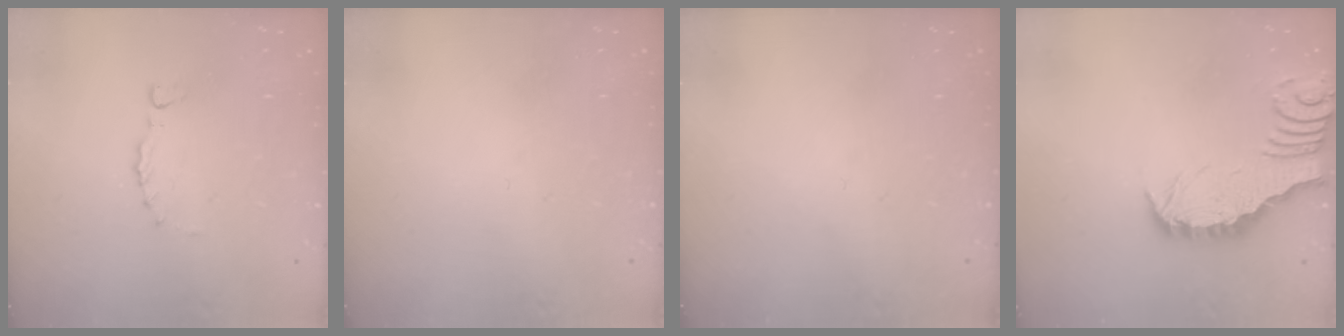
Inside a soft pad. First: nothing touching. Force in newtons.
{"total": 0.0}
{"total": 0.0}
{"total": 2.9, "press": 2.9, "slide": 0.3}